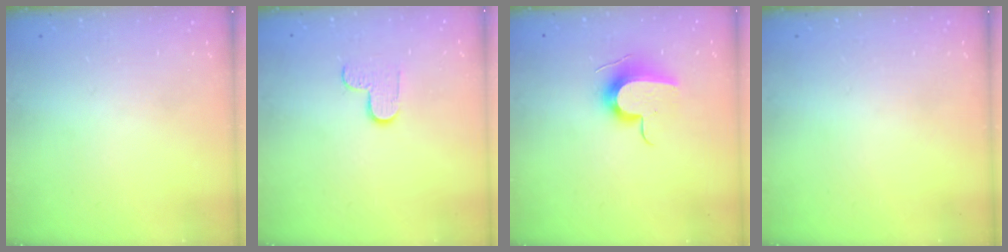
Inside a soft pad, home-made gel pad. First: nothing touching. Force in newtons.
{"total": 5.1, "press": 5.0, "slide": 0.4}
{"total": 10.7, "press": 10.7, "slide": 0.4}
{"total": 0.0}